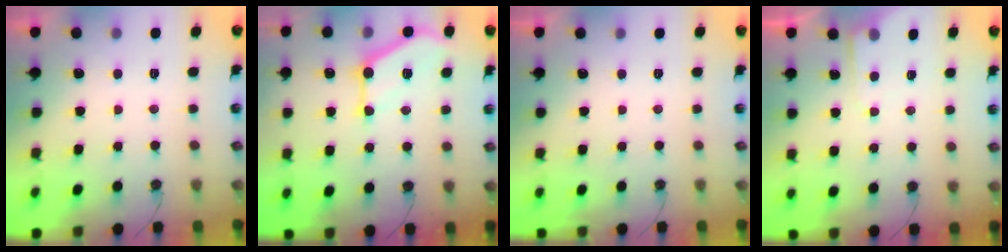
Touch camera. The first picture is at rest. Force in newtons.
{"total": 13.7, "press": 13.7, "slide": 0.3}
{"total": 0.0}
{"total": 3.9, "press": 3.9, "slide": 0.5}